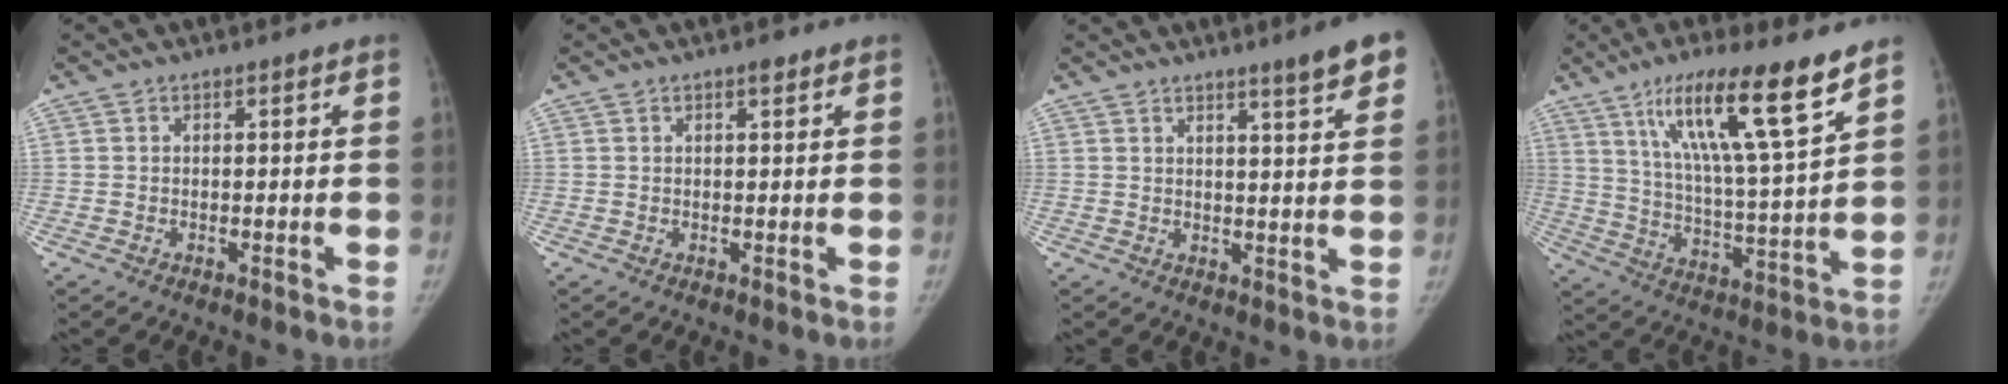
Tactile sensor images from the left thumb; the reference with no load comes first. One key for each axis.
{"total": 1.4, "fx": 0.9, "fy": 0.4, "fz": 1.0, "tx": -0.013, "ty": -0.003, "tz": 0.013}
{"total": 6.7, "fx": 4.4, "fy": 0.4, "fz": 5.1, "tx": -0.061, "ty": -0.024, "tz": 0.057}
{"total": 18.4, "fx": 11.3, "fy": 1.9, "fz": 14.5, "tx": -0.234, "ty": -0.052, "tz": 0.195}